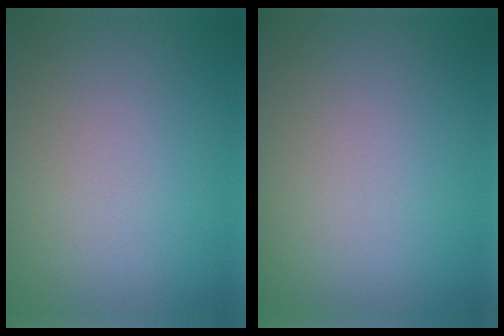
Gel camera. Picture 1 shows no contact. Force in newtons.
{"total": 0.0}